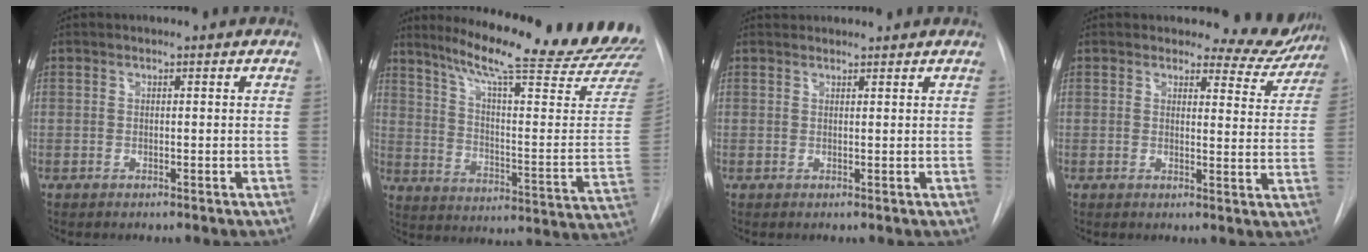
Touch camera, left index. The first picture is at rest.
{"total": 26.5, "force": [23.3, 0.5, 12.4], "torque": [-0.187, -0.105, 0.302]}
{"total": 4.0, "force": [3.9, 0.7, 0.6], "torque": [-0.009, 0.035, 0.051]}
{"total": 6.9, "force": [6.6, 2.2, -0.1], "torque": [0.019, -0.036, 0.062]}